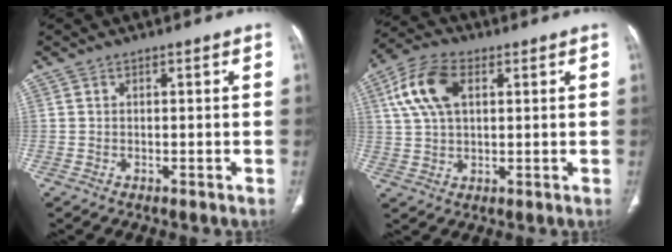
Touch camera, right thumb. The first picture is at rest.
{"total": 10.8, "force": [3.4, 6.2, 8.2], "torque": [-0.167, 0.014, 0.063]}